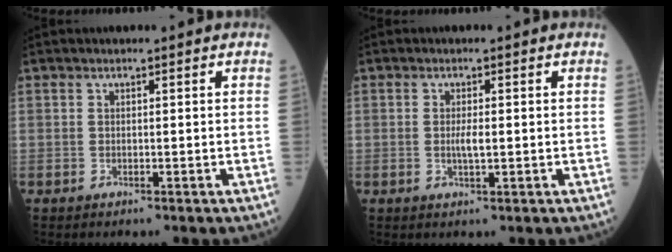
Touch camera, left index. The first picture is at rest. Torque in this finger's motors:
{"motor_torque": [0.52, 0.08, 0.05, 0.01]}